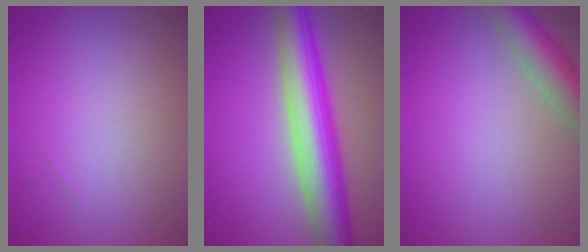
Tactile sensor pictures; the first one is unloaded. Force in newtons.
{"total": 9.9, "press": 9.9, "slide": 0.4}
{"total": 5.4, "press": 5.4, "slide": 0.5}